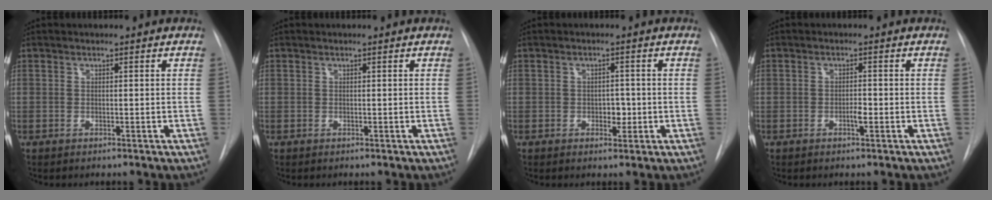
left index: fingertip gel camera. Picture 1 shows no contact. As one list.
[{"total": 0.0}, {"total": 2.3, "force": [-0.8, 1.4, 1.6], "torque": [-0.020, -0.001, -0.009]}, {"total": 1.6, "force": [-0.9, 0.3, 1.3], "torque": [-0.023, -0.003, -0.016]}]